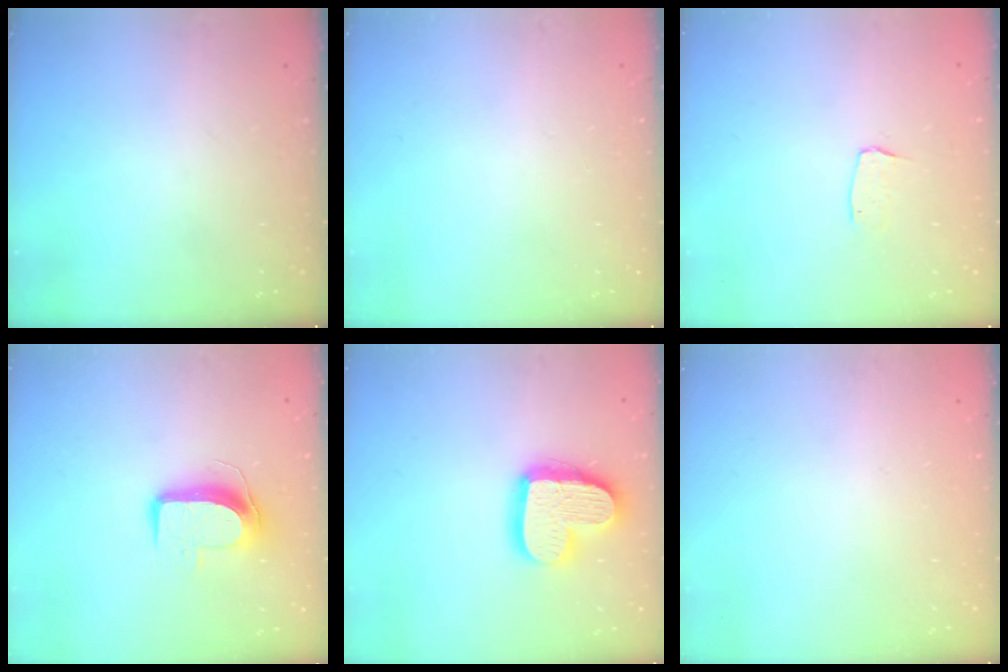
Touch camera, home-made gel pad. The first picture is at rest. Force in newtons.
{"total": 0.0}
{"total": 3.7, "press": 3.7, "slide": 0.2}
{"total": 10.6, "press": 10.6, "slide": 0.8}
{"total": 17.3, "press": 17.3, "slide": 1.5}
{"total": 0.0}